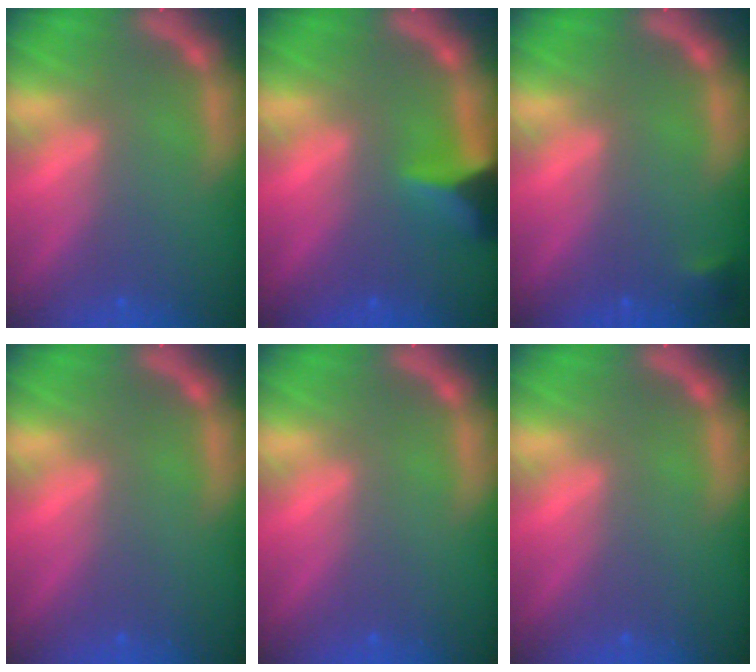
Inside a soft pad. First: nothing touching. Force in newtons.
{"total": 4.4}
{"total": 0.9}
{"total": 0.0}
{"total": 0.0}
{"total": 0.0}